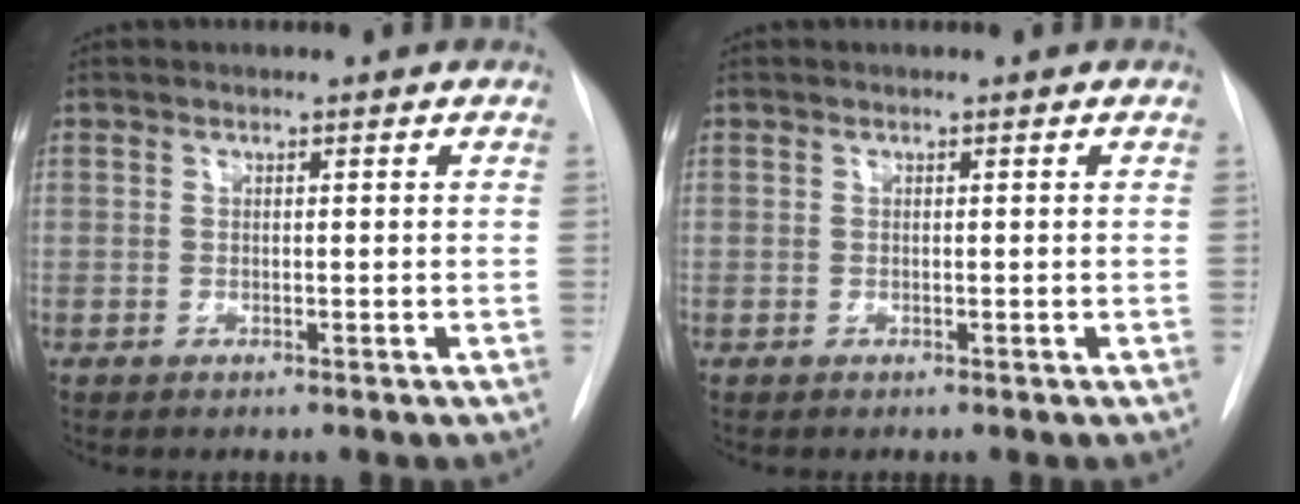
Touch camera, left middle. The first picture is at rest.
{"total": 0.0}